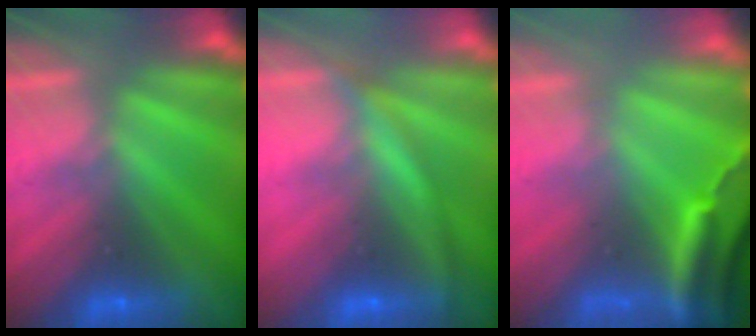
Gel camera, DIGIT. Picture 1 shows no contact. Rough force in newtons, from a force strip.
{"total": 2.8}
{"total": 3.8}